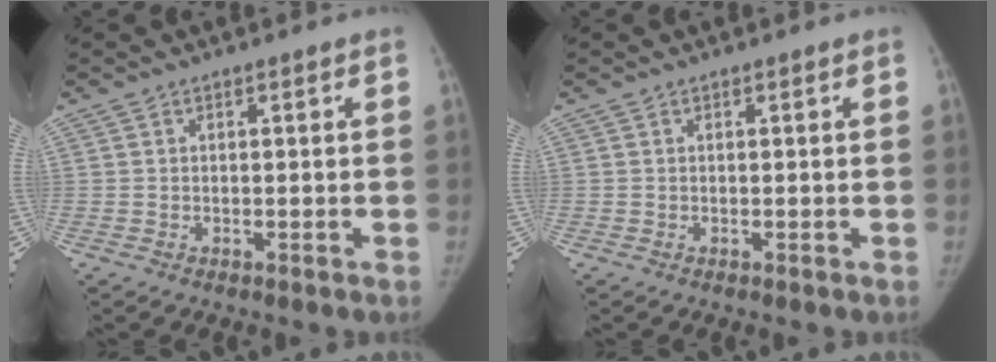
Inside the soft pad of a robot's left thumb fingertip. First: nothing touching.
{"total": 0.0}